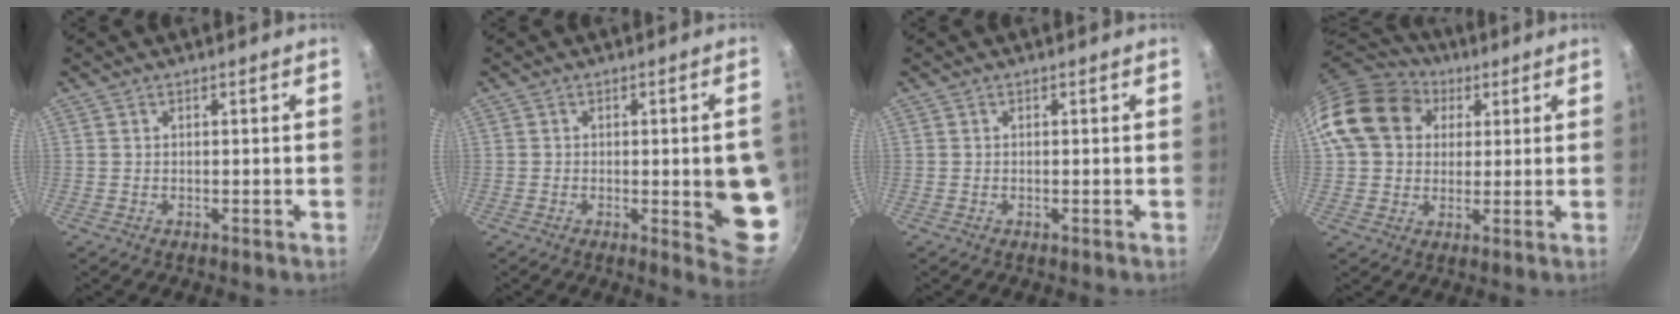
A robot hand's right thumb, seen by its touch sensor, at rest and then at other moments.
{"total": 10.7, "force": [-1.1, 3.0, 10.3], "torque": [-0.098, -0.004, -0.011]}
{"total": 0.0}
{"total": 16.0, "force": [4.6, 12.9, 8.3], "torque": [-0.133, 0.020, 0.069]}